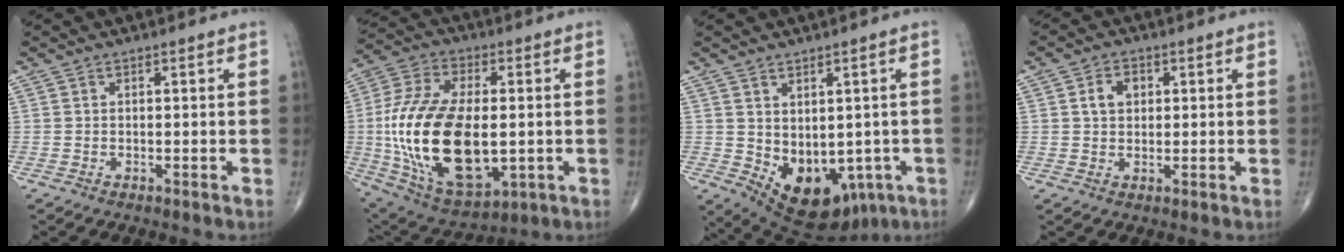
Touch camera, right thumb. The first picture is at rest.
{"total": 26.0, "force": [-2.0, 13.6, 22.0], "torque": [-0.440, -0.006, -0.014]}
{"total": 14.1, "force": [-3.9, 9.3, 9.9], "torque": [-0.111, -0.001, -0.028]}
{"total": 4.2, "force": [1.0, 3.1, 2.6], "torque": [-0.036, 0.005, 0.015]}